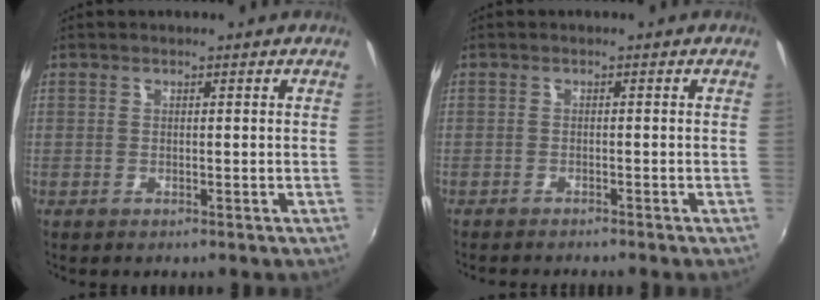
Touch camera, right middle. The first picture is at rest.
{"total": 2.6, "force": [-2.4, -0.1, 0.9], "torque": [-0.029, -0.010, -0.042]}